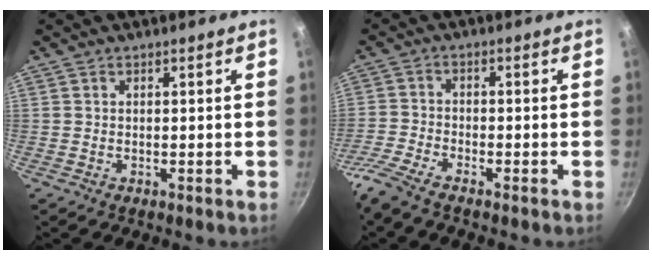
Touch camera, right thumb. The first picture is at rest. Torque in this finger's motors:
{"motor_torque": [0.57, -0.34, 1.43, -1.34, 0.17]}